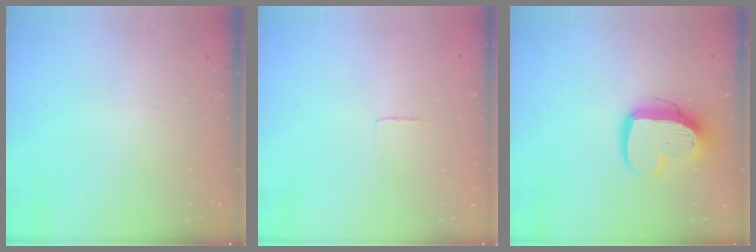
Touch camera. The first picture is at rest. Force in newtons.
{"total": 2.3, "press": 2.3, "slide": 0.1}
{"total": 13.5, "press": 13.5, "slide": 1.1}